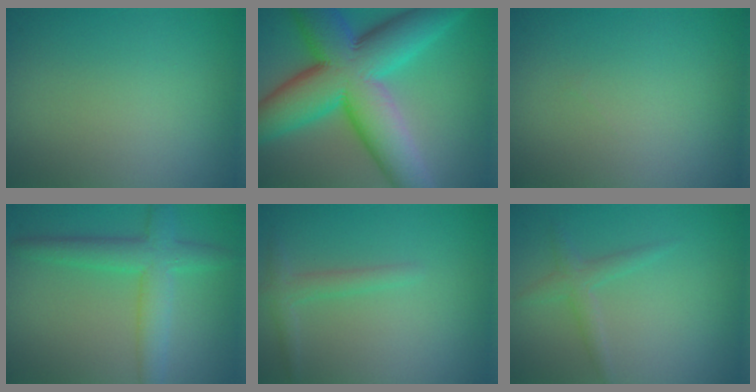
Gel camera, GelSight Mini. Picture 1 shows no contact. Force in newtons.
{"total": 14.9, "press": 14.9, "slide": 0.4}
{"total": 0.0}
{"total": 4.8, "press": 4.8, "slide": 0.1}
{"total": 1.3, "press": 1.3, "slide": 0.1}
{"total": 1.7, "press": 1.7, "slide": 0.0}